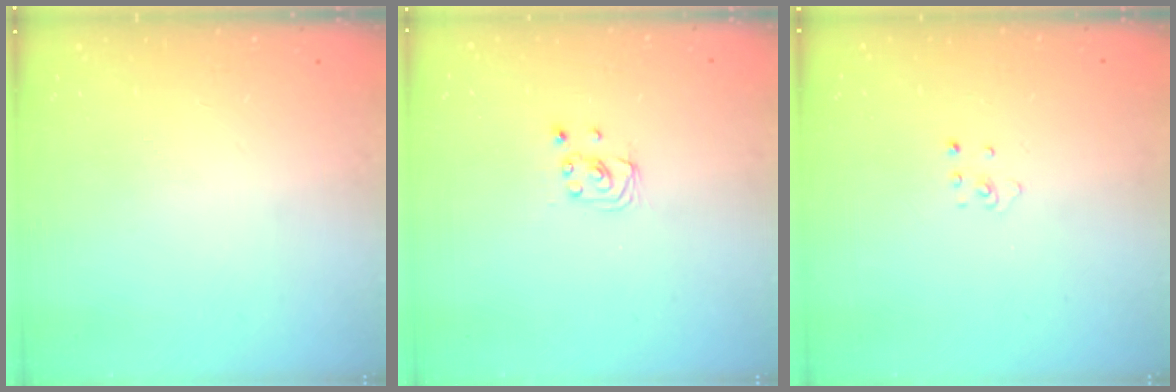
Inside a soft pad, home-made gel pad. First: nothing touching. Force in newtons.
{"total": 1.9, "press": 1.9, "slide": 0.1}
{"total": 1.9, "press": 1.9, "slide": 0.1}